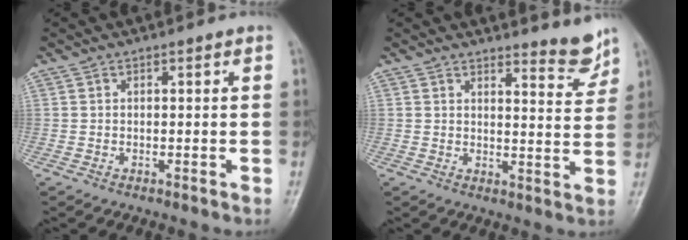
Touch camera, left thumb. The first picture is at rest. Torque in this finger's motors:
{"motor_torque": [-0.10, -0.09, -0.17, -0.23, 0.04]}